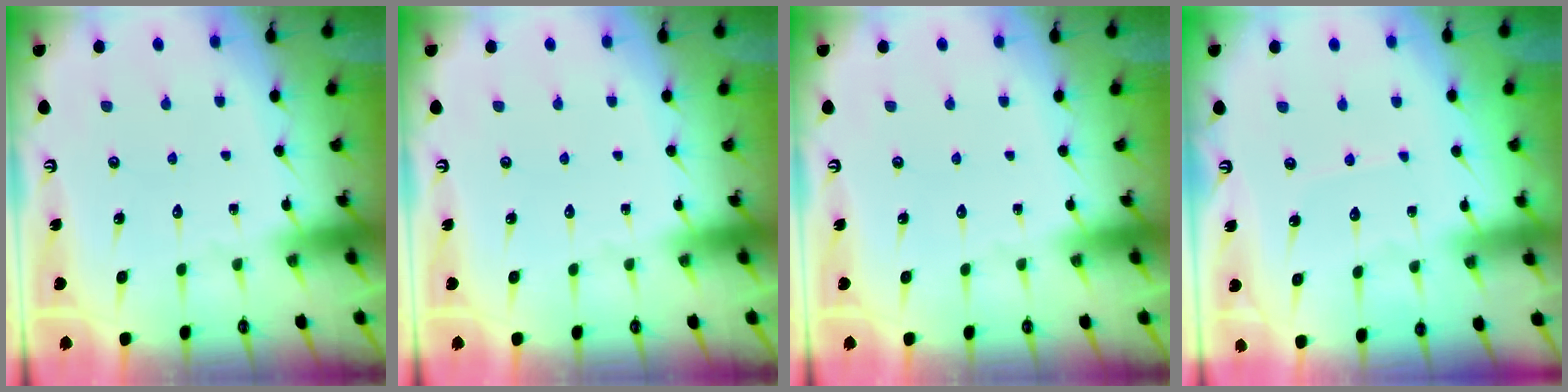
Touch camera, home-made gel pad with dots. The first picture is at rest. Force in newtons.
{"total": 0.0}
{"total": 0.0}
{"total": 3.5, "press": 3.5, "slide": 0.4}